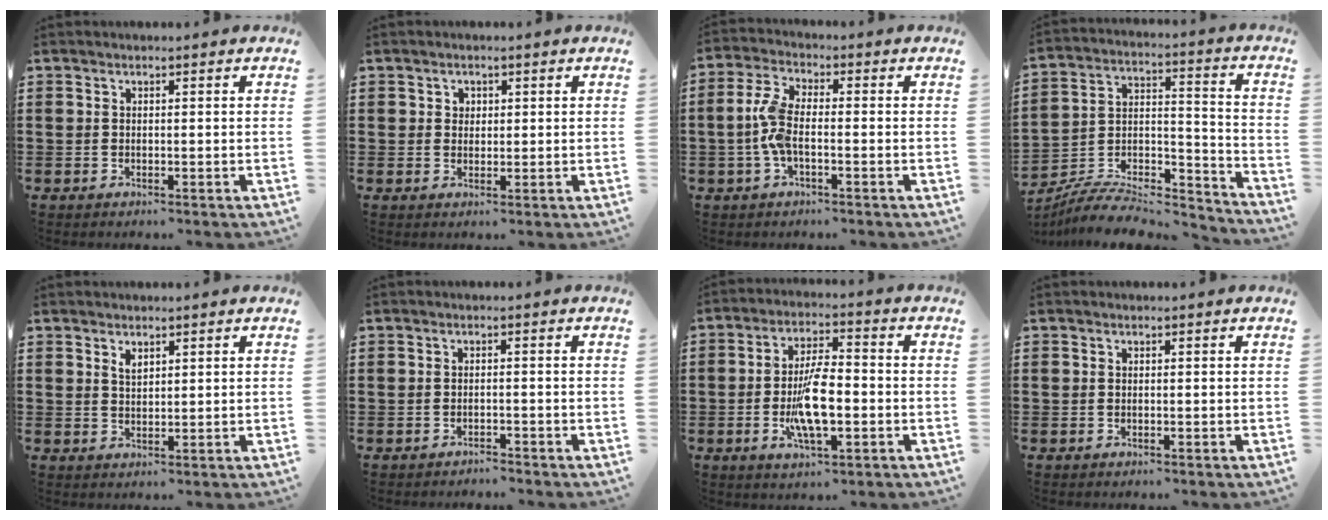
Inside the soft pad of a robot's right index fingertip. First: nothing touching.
{"total": 1.5, "force": [0.5, 1.4, 0.2], "torque": [-0.010, 0.007, 0.010]}
{"total": 5.8, "force": [-1.0, 2.3, 5.2], "torque": [-0.130, -0.005, -0.027]}
{"total": 7.7, "force": [-7.0, 2.0, 2.2], "torque": [-0.034, 0.011, -0.136]}
{"total": 1.7, "force": [1.2, 0.9, 0.8], "torque": [-0.018, 0.003, 0.023]}
{"total": 1.2, "force": [-1.2, 0.1, 0.1], "torque": [-0.006, 0.002, -0.025]}
{"total": 9.6, "force": [-2.0, 3.5, 8.7], "torque": [-0.186, -0.010, -0.040]}
{"total": 0.0}